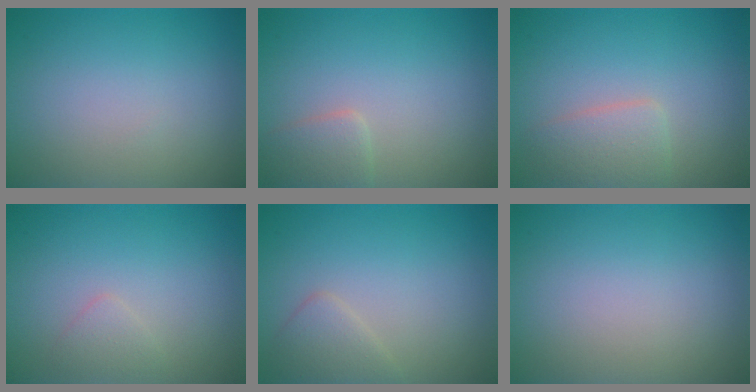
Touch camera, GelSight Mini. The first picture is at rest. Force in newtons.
{"total": 1.9, "press": 1.9, "slide": 0.1}
{"total": 2.4, "press": 2.4, "slide": 0.1}
{"total": 1.1, "press": 1.1, "slide": 0.0}
{"total": 1.8, "press": 1.8, "slide": 0.0}
{"total": 0.0}